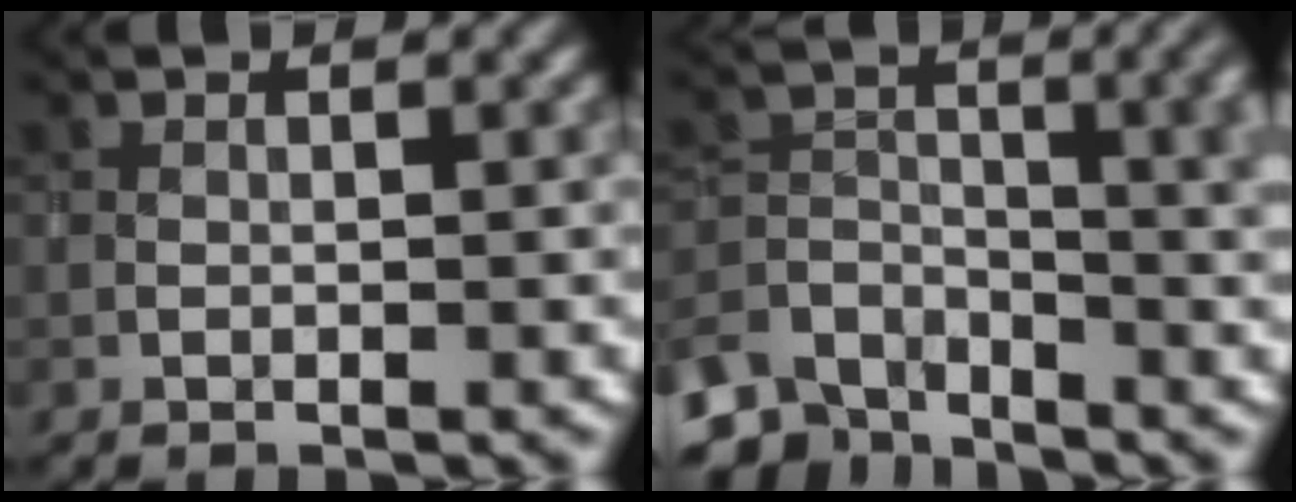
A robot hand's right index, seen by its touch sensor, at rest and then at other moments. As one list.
[{"total": 7.6, "force": [-4.5, 4.1, 4.4], "torque": [-0.072, -0.018, -0.083]}]